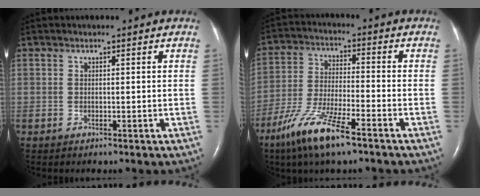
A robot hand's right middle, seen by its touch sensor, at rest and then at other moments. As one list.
[{"total": 11.3, "force": [-7.3, 1.8, 8.4], "torque": [-0.177, -0.022, -0.137]}]